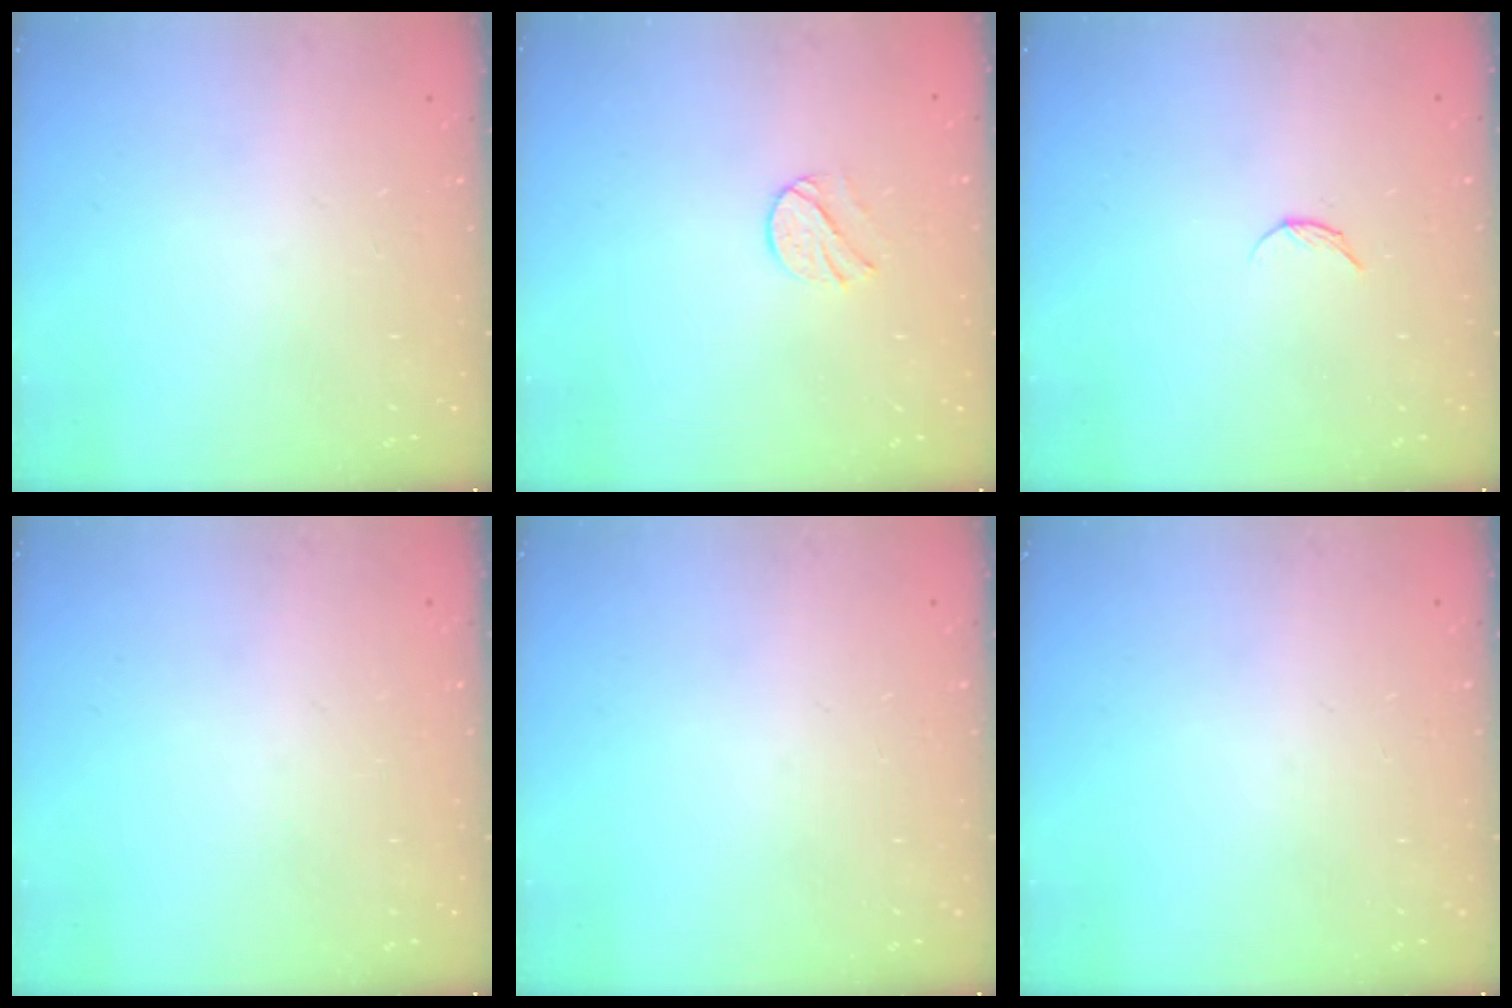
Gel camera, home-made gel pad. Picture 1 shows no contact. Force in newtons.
{"total": 5.5, "press": 5.4, "slide": 0.6}
{"total": 4.9, "press": 4.9, "slide": 0.6}
{"total": 0.0}
{"total": 0.0}
{"total": 0.0}